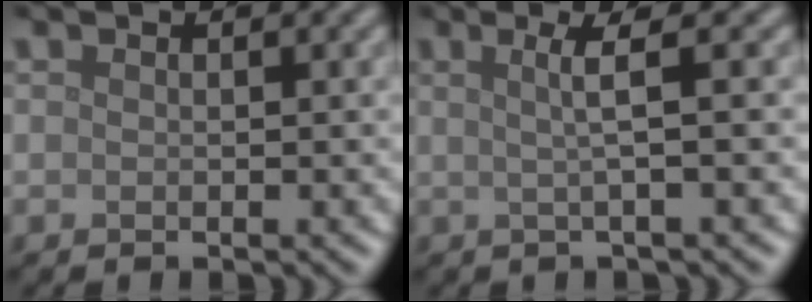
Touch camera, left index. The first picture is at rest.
{"total": 2.8, "force": [0.4, 0.5, 2.8], "torque": [-0.046, 0.006, 0.002]}